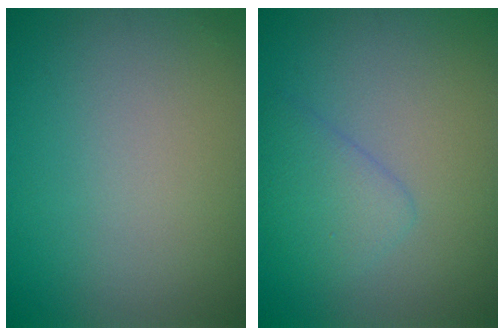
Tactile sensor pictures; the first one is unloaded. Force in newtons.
{"total": 2.6, "press": 2.6, "slide": 0.0}